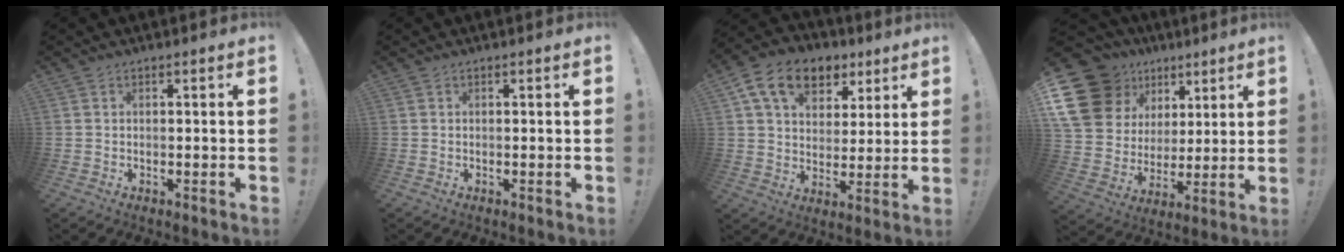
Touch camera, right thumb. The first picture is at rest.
{"total": 0.0}
{"total": 15.0, "force": [7.9, 10.2, 7.5], "torque": [-0.125, -0.031, 0.148]}
{"total": 20.0, "force": [9.2, 15.3, 8.9], "torque": [-0.151, -0.047, 0.204]}